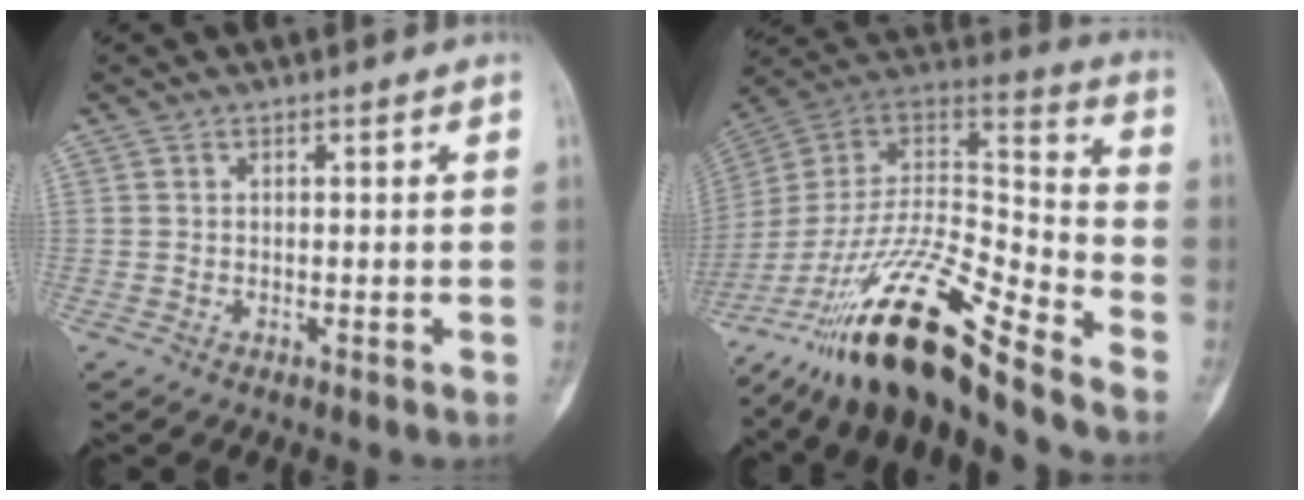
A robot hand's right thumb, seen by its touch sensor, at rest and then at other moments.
{"total": 24.2, "force": [-17.7, 5.0, 15.7], "torque": [-0.303, 0.070, -0.320]}